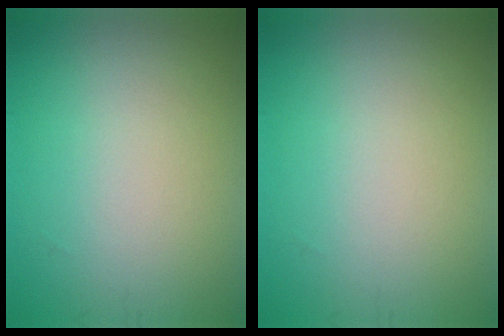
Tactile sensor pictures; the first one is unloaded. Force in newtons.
{"total": 0.0}